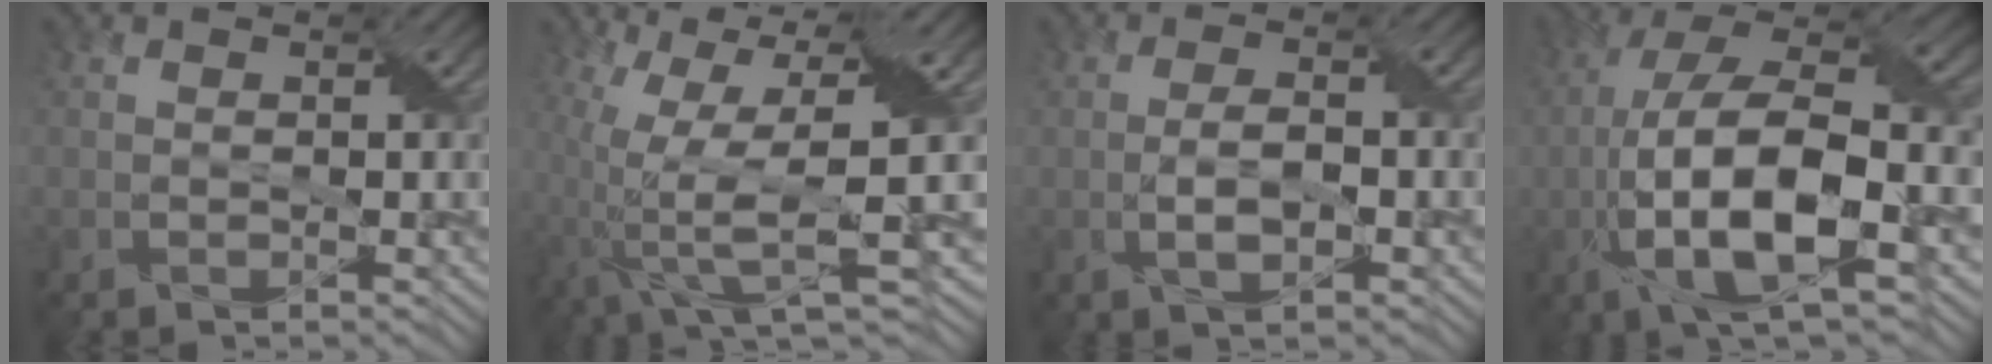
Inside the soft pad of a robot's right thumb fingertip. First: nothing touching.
{"total": 13.8, "force": [-1.3, 3.7, 13.3], "torque": [-0.281, -0.009, 0.001]}
{"total": 4.0, "force": [-1.1, 1.5, 3.6], "torque": [-0.077, 0.002, -0.021]}
{"total": 15.5, "force": [-3.6, 5.8, 14.0], "torque": [-0.295, 0.002, -0.067]}